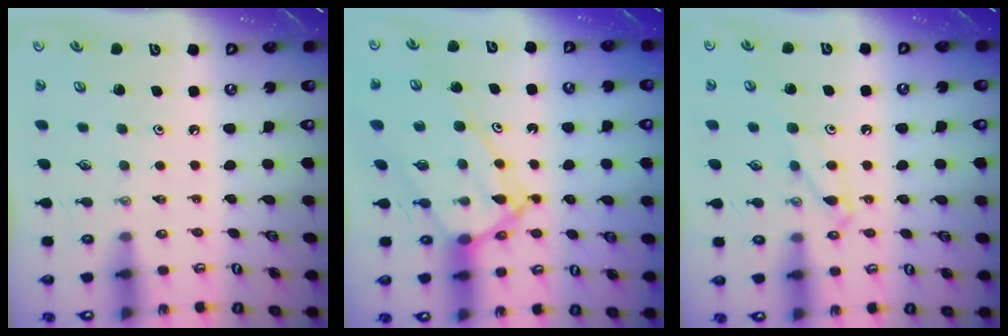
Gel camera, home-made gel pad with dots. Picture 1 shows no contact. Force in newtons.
{"total": 12.7, "press": 12.6, "slide": 1.1}
{"total": 6.5, "press": 6.5, "slide": 0.7}